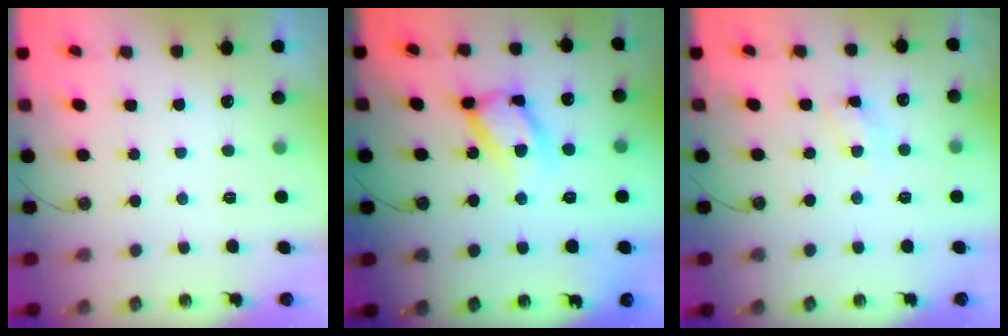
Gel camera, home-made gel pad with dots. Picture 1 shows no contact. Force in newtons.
{"total": 14.9, "press": 14.8, "slide": 1.9}
{"total": 4.3, "press": 4.3, "slide": 0.6}